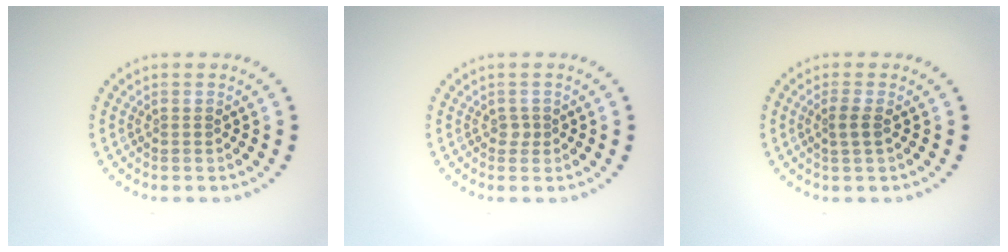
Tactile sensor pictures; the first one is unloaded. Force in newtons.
{"total": 0.6, "press": 0.5, "slide": 0.3}
{"total": 1.3, "press": 1.1, "slide": 0.7}